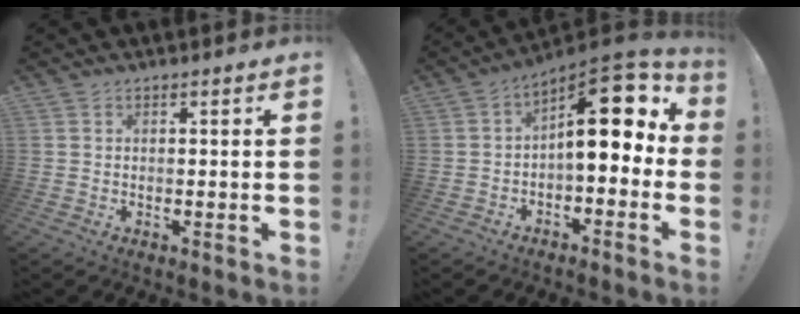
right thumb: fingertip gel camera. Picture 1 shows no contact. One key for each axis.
{"total": 15.2, "fx": 3.6, "fy": 6.2, "fz": 13.4, "tx": -0.180, "ty": -0.025, "tz": 0.060}